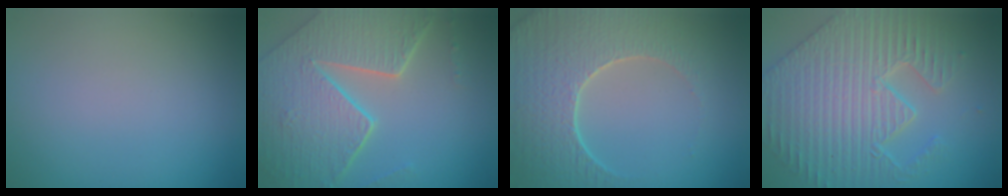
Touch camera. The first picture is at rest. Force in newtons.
{"total": 8.2, "press": 5.8, "slide": 5.8}
{"total": 6.6, "press": 5.4, "slide": 3.8}
{"total": 6.6, "press": 5.7, "slide": 3.3}